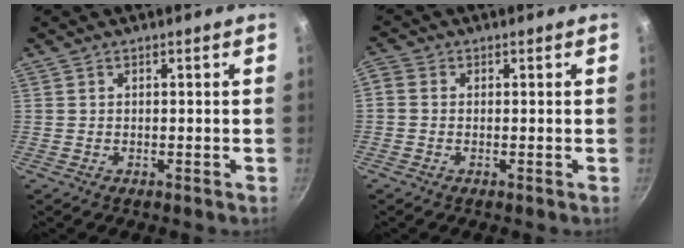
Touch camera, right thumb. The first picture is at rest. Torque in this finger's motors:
{"motor_torque": [1.47, 1.55, 0.47, -0.32, 0.26]}